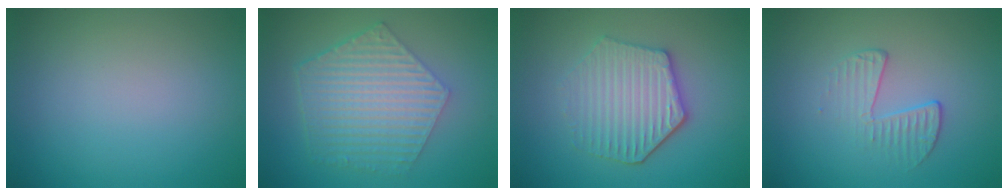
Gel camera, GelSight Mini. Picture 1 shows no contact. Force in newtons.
{"total": 6.4, "press": 4.6, "slide": 4.5}
{"total": 4.7, "press": 4.1, "slide": 2.2}
{"total": 2.1, "press": 1.0, "slide": 1.8}